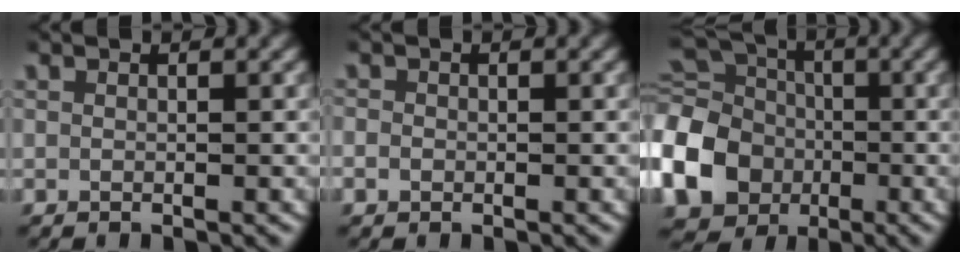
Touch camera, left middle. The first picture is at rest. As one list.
[{"total": 0.9, "force": [-0.4, 0.8, 0.1], "torque": [-0.010, -0.002, -0.008]}, {"total": 13.9, "force": [-3.1, 12.5, 5.1], "torque": [-0.136, -0.056, -0.050]}]